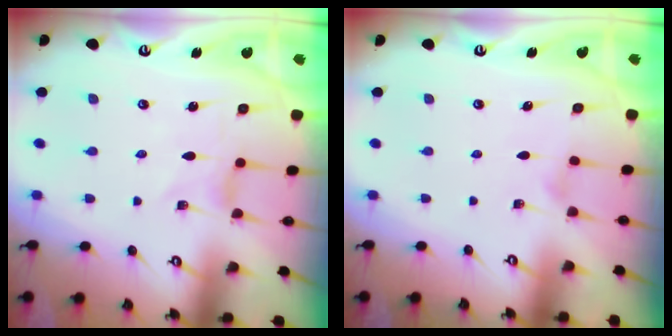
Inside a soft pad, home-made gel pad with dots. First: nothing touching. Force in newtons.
{"total": 2.1, "press": 2.1, "slide": 0.4}